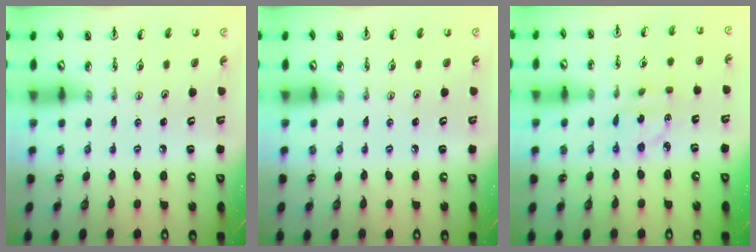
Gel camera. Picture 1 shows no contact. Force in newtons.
{"total": 0.0}
{"total": 3.5, "press": 3.5, "slide": 0.2}